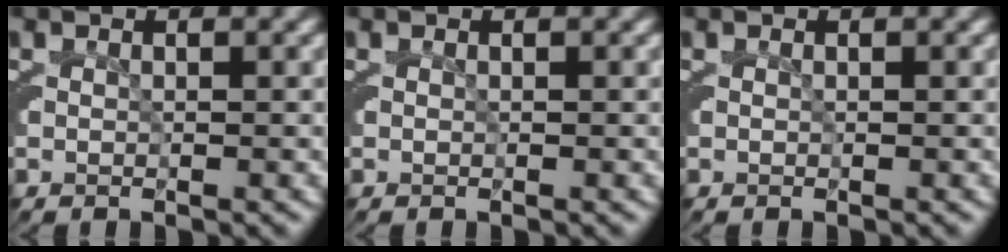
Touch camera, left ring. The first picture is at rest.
{"total": 0.0}
{"total": 0.0}